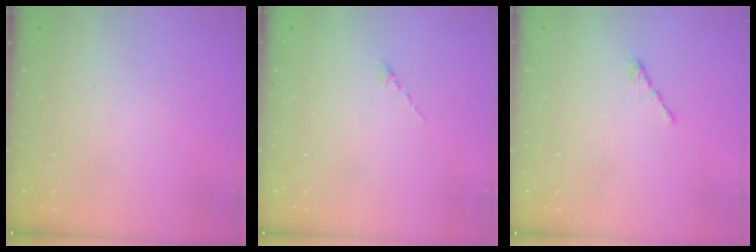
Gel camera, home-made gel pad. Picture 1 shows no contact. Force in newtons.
{"total": 0.0}
{"total": 1.7, "press": 1.6, "slide": 0.5}